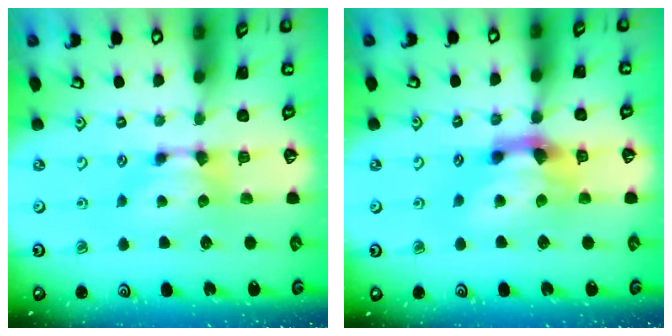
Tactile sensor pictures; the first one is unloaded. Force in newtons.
{"total": 4.6, "press": 4.1, "slide": 1.9}